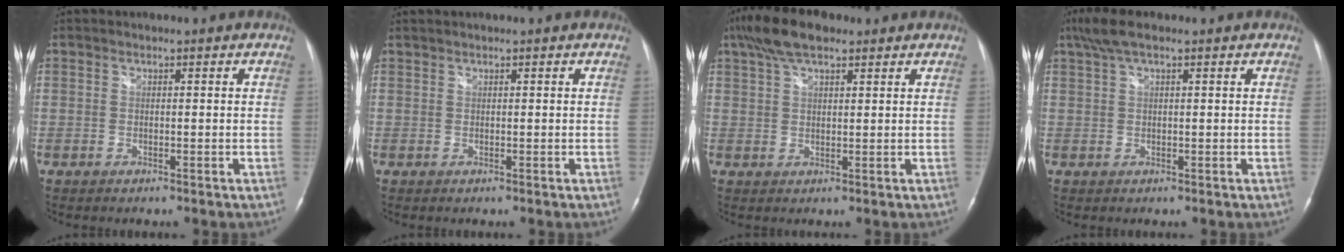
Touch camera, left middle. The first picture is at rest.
{"total": 1.3, "force": [1.3, -0.2, 0.4], "torque": [-0.012, 0.014, 0.031]}
{"total": 8.0, "force": [5.5, 2.6, 5.2], "torque": [-0.109, 0.026, 0.098]}
{"total": 4.5, "force": [3.0, 1.0, 3.2], "torque": [-0.076, 0.029, 0.058]}